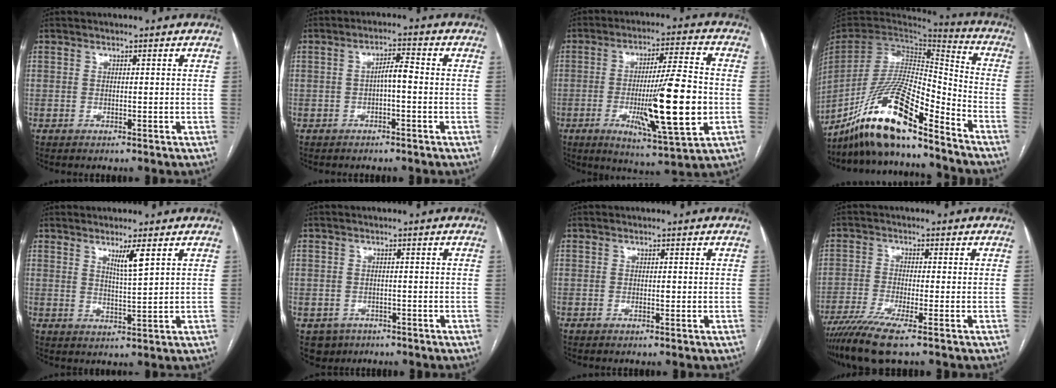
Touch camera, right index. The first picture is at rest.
{"total": 3.0, "force": [-0.5, 0.6, 2.9], "torque": [-0.047, 0.010, -0.007]}
{"total": 16.6, "force": [-3.1, 1.2, 16.3], "torque": [-0.266, -0.019, -0.046]}
{"total": 17.8, "force": [-13.4, 2.3, 11.4], "torque": [-0.228, -0.001, -0.246]}
{"total": 3.7, "force": [2.1, -0.4, 3.1], "torque": [-0.058, -0.011, 0.041]}
{"total": 4.0, "force": [-2.0, 3.5, 0.3], "torque": [-0.001, 0.009, -0.027]}
{"total": 0.7, "force": [-0.1, 0.2, 0.6], "torque": [-0.012, -0.001, -0.002]}
{"total": 7.3, "force": [-5.2, -0.2, 5.2], "torque": [-0.095, -0.019, -0.096]}